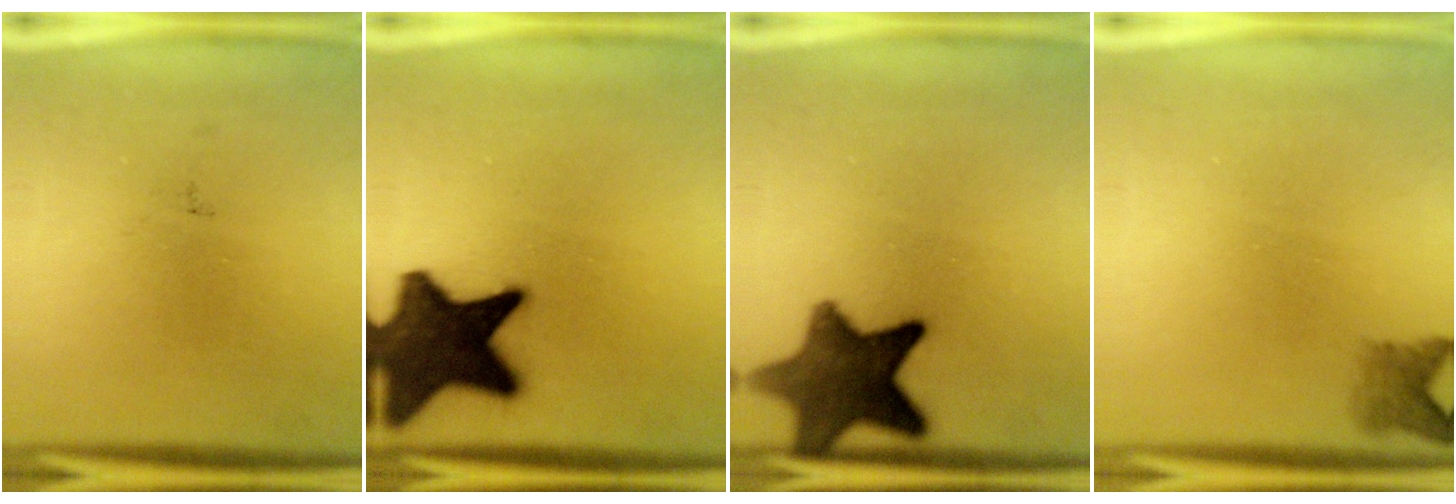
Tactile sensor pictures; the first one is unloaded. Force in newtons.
{"total": 18.4}
{"total": 11.6}
{"total": 2.3}